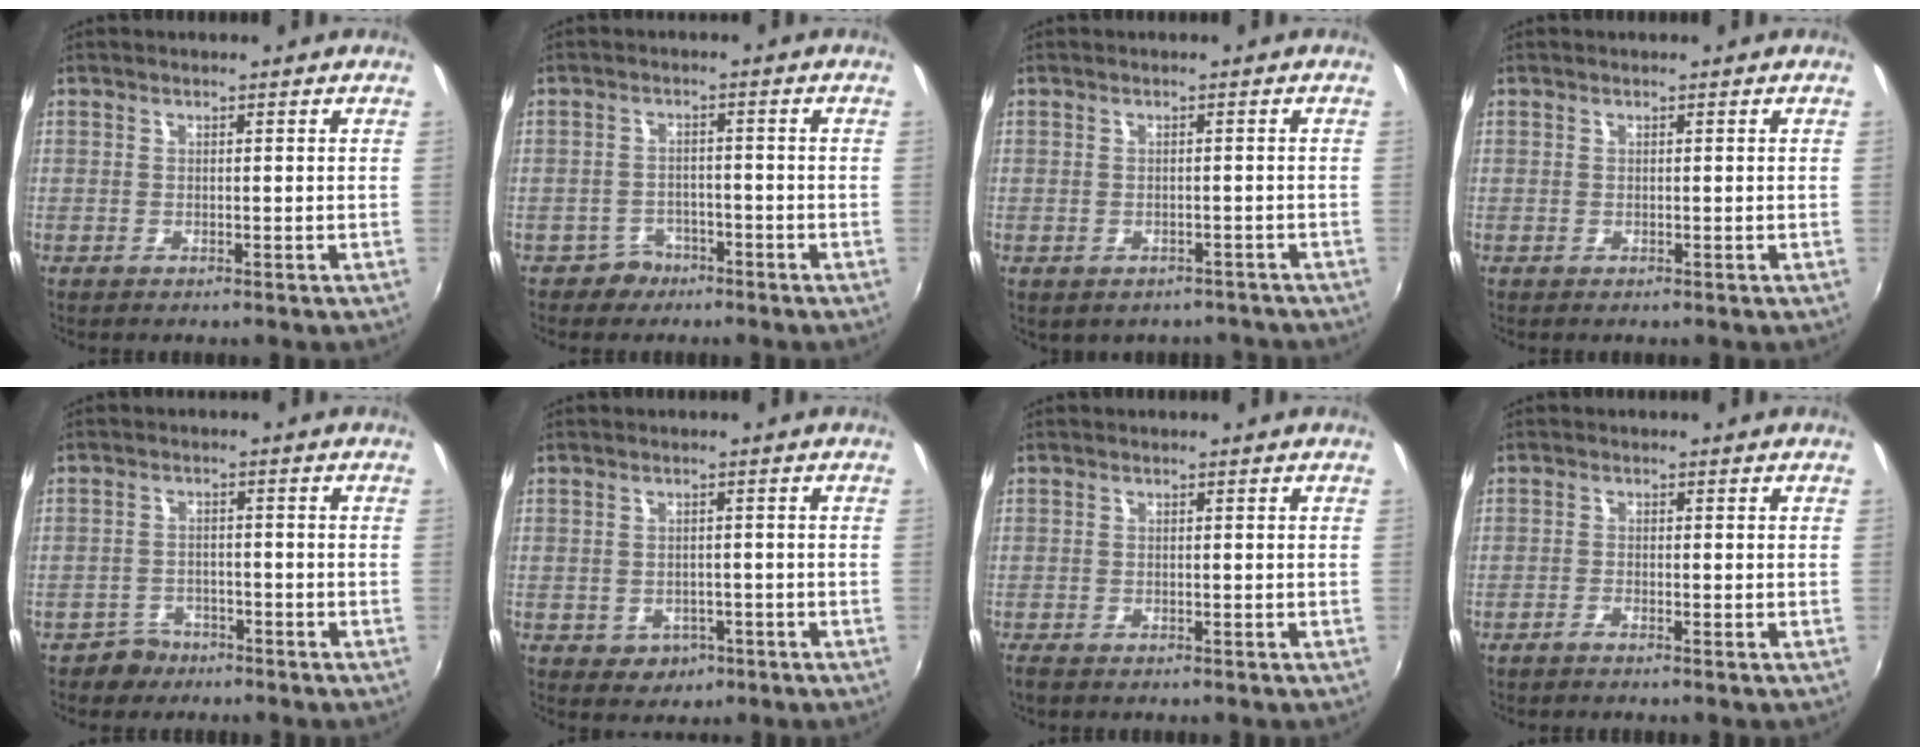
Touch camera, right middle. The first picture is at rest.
{"total": 3.9, "force": [-2.7, 2.7, -0.1], "torque": [-0.007, 0.010, -0.044]}
{"total": 5.1, "force": [-3.9, 2.9, 1.6], "torque": [-0.030, -0.007, -0.038]}
{"total": 0.0}
{"total": 3.9, "force": [-3.0, 2.6, -0.1], "torque": [-0.007, 0.009, -0.051]}
{"total": 4.3, "force": [-1.6, 3.7, 1.4], "torque": [-0.038, -0.001, -0.012]}
{"total": 2.2, "force": [-1.8, 0.9, 1.0], "torque": [-0.020, -0.013, -0.031]}
{"total": 1.1, "force": [-1.0, 0.0, 0.5], "torque": [-0.018, 0.000, -0.025]}